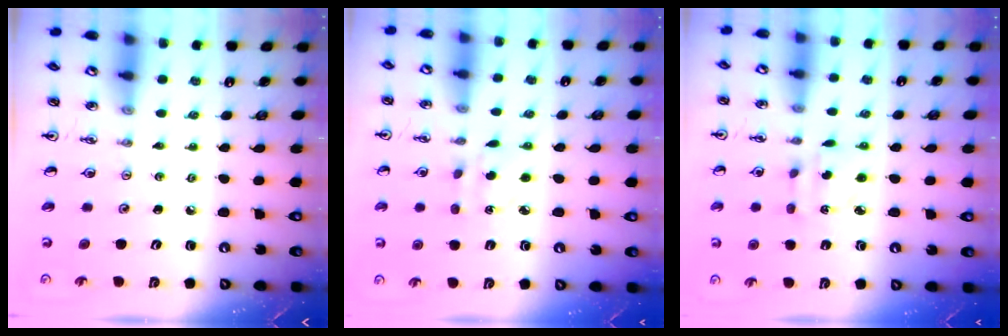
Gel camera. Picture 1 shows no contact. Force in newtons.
{"total": 3.3, "press": 3.2, "slide": 0.8}
{"total": 2.9, "press": 2.9, "slide": 0.1}